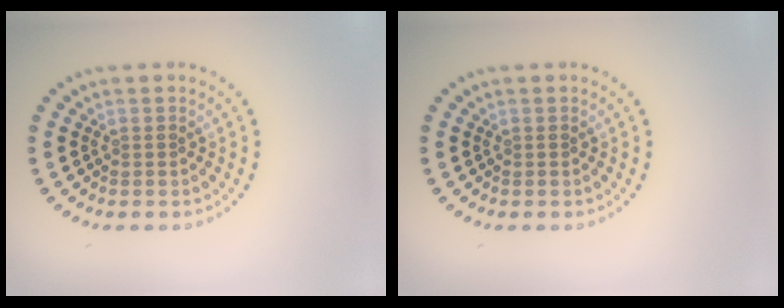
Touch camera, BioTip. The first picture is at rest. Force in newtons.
{"total": 0.0}